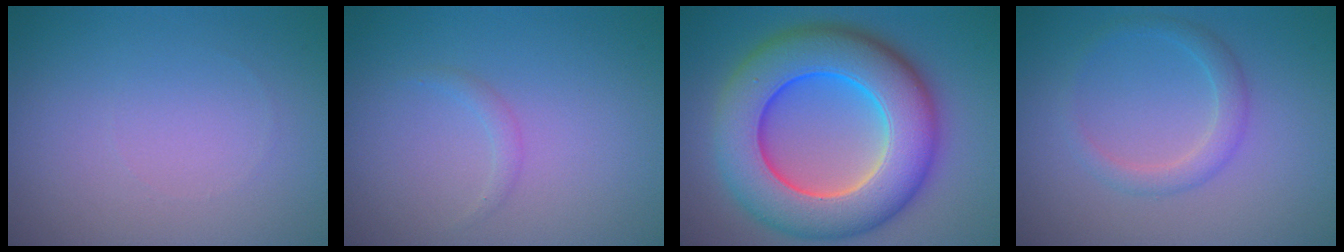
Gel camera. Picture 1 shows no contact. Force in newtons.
{"total": 0.8, "press": 0.8, "slide": 0.1}
{"total": 12.7, "press": 12.7, "slide": 0.4}
{"total": 2.1, "press": 2.1, "slide": 0.1}